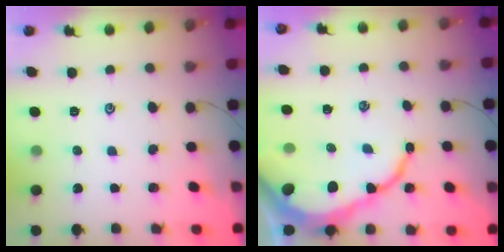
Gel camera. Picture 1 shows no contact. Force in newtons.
{"total": 14.8, "press": 14.7, "slide": 1.4}